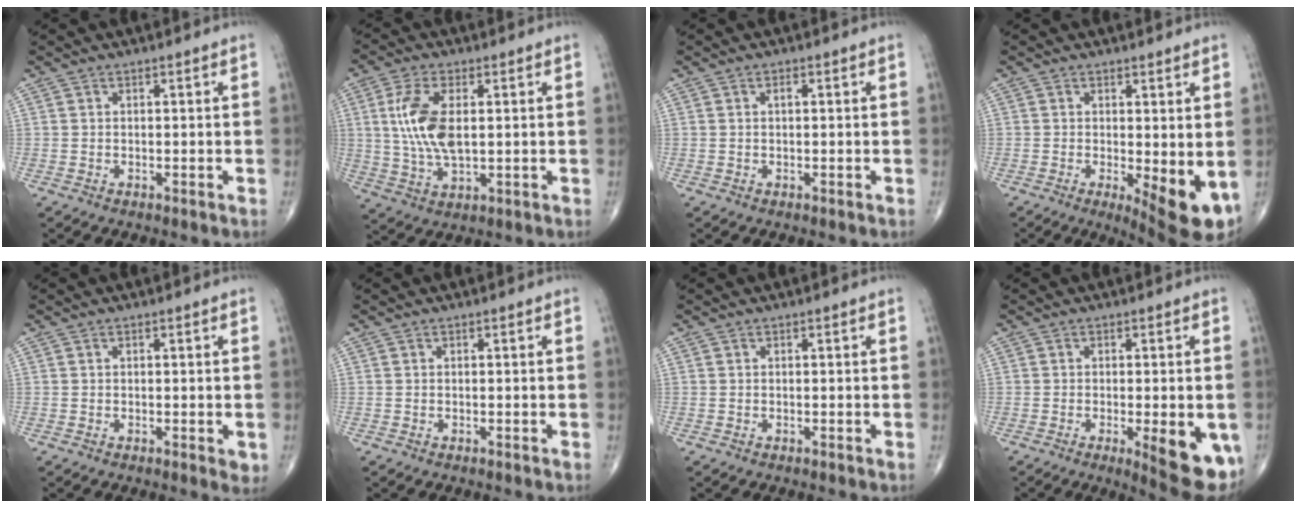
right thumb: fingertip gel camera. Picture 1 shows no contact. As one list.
[{"total": 11.0, "force": [1.7, 5.3, 9.5], "torque": [-0.203, -0.005, 0.037]}, {"total": 0.9, "force": [0.2, 0.4, 0.8], "torque": [-0.013, 0.002, 0.003]}, {"total": 9.0, "force": [-1.6, 2.8, 8.4], "torque": [-0.112, -0.022, -0.014]}, {"total": 2.0, "force": [-0.1, 0.7, 1.8], "torque": [-0.019, -0.005, -0.003]}, {"total": 0.0}, {"total": 0.0}, {"total": 11.2, "force": [-3.5, 3.3, 10.1], "torque": [-0.118, -0.017, -0.038]}]